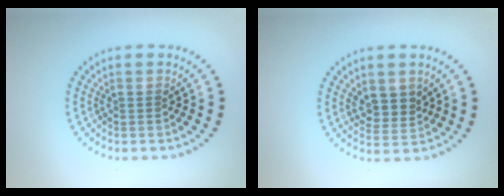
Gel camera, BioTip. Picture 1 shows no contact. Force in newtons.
{"total": 2.5, "press": 2.3, "slide": 1.0}